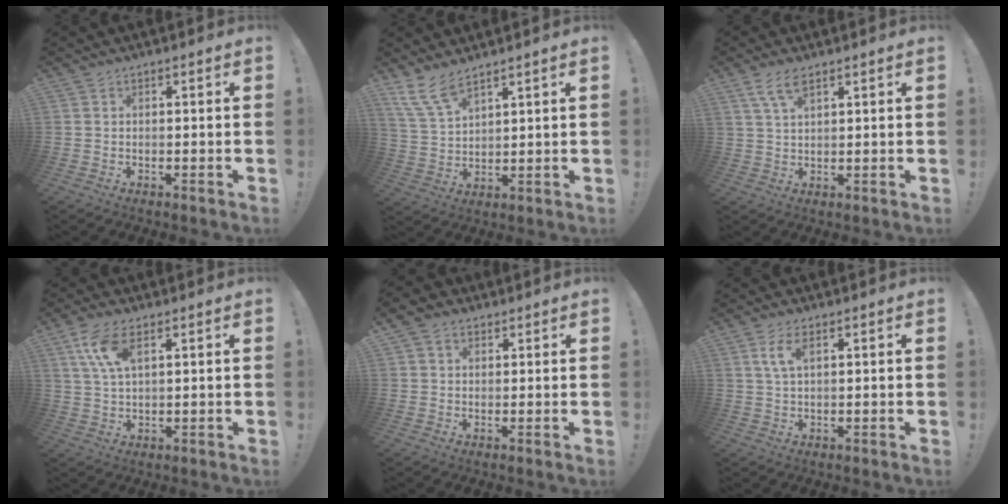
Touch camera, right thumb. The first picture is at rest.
{"total": 8.5, "force": [6.8, 2.6, 4.3], "torque": [-0.093, -0.030, 0.133]}
{"total": 5.7, "force": [3.8, 2.1, 3.8], "torque": [-0.065, -0.012, 0.068]}
{"total": 8.4, "force": [4.1, 3.7, 6.4], "torque": [-0.119, -0.009, 0.074]}
{"total": 4.6, "force": [2.4, 3.5, 2.0], "torque": [-0.028, -0.003, 0.046]}
{"total": 4.7, "force": [2.0, 1.9, 3.9], "torque": [-0.062, -0.004, 0.034]}